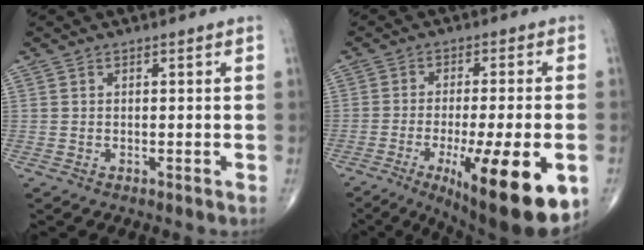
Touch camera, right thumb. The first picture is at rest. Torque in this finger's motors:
{"motor_torque": [2.03, 2.98, 0.54, -0.45, 0.48]}